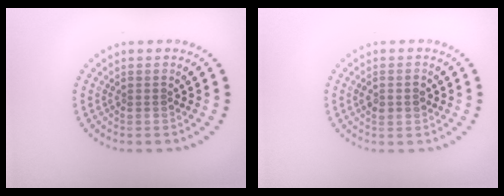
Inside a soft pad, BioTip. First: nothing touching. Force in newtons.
{"total": 2.0, "press": 2.0, "slide": 0.0}